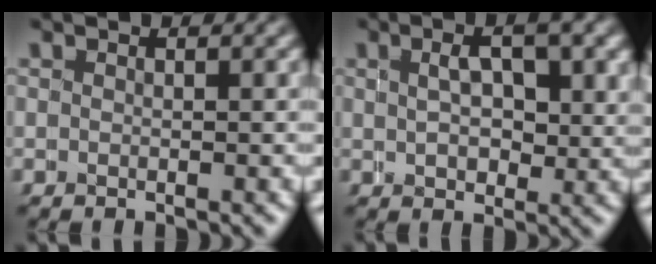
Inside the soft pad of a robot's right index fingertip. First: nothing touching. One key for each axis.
{"total": 3.6, "fx": 1.3, "fy": 1.2, "fz": 3.1, "tx": -0.036, "ty": 0.009, "tz": 0.023}